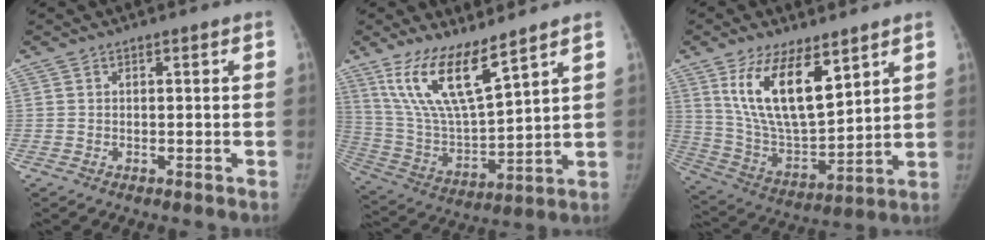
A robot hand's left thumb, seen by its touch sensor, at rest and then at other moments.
{"total": 14.9, "force": [9.8, 3.6, 10.7], "torque": [-0.196, -0.058, 0.207]}
{"total": 16.9, "force": [8.7, 7.2, 12.6], "torque": [-0.202, -0.046, 0.177]}